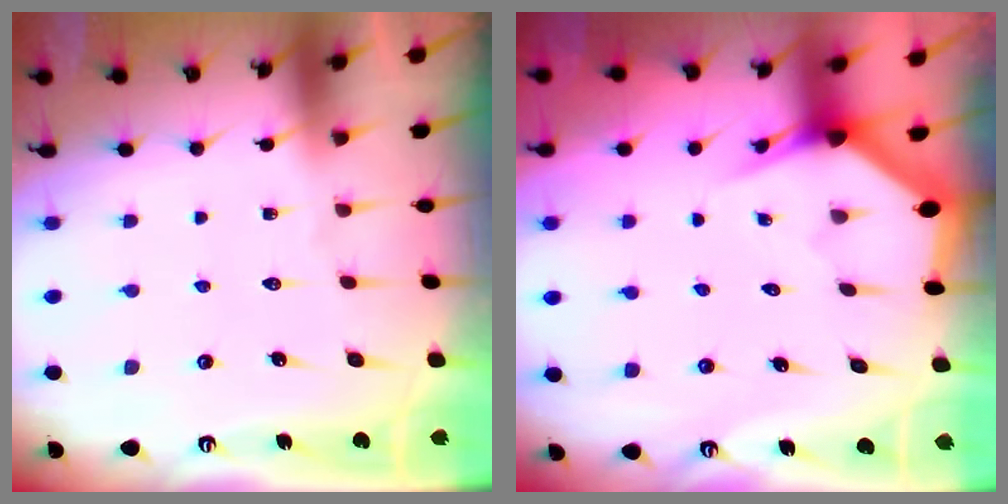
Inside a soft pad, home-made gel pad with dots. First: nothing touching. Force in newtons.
{"total": 3.0, "press": 3.0, "slide": 0.1}